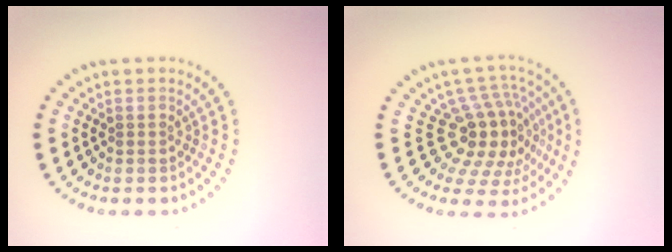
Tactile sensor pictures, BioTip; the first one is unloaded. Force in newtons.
{"total": 5.3, "press": 3.9, "slide": 3.6}